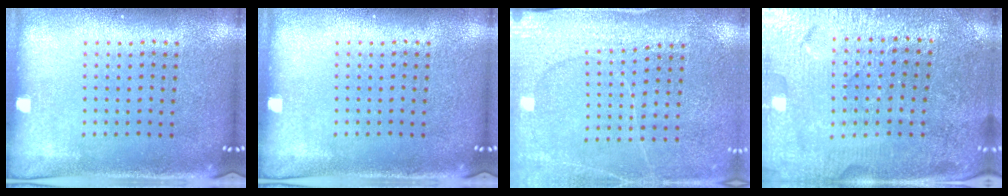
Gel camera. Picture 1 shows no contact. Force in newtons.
{"total": 0.0}
{"total": 3.0, "press": 3.0, "slide": 0.1}
{"total": 3.2, "press": 3.2, "slide": 0.1}